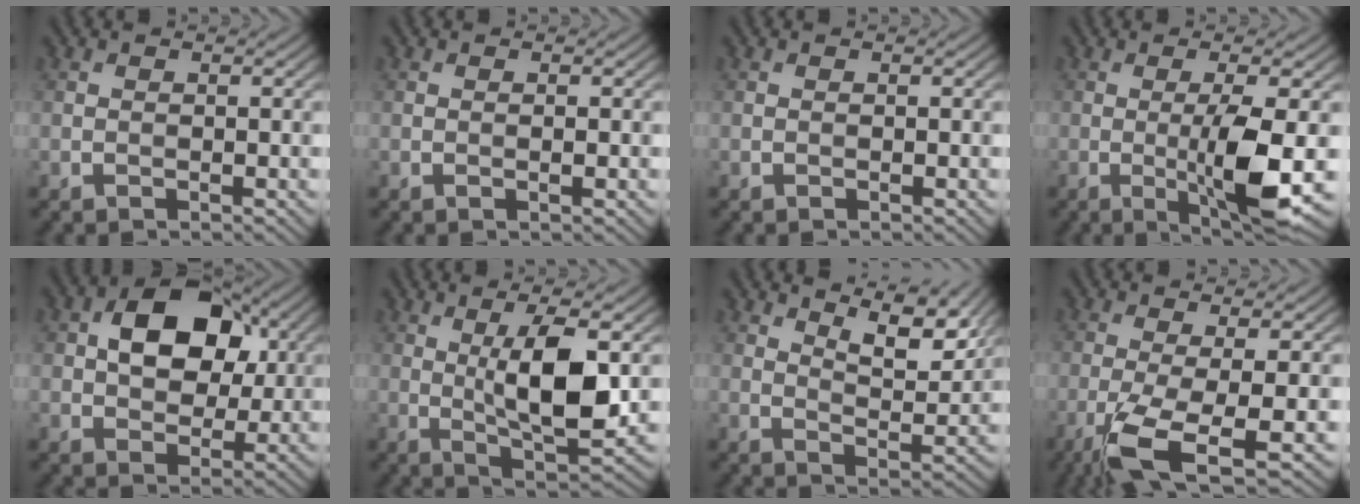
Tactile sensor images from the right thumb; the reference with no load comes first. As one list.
[{"total": 0.6, "force": [-0.1, 0.1, 0.6], "torque": [-0.011, -0.002, -0.003]}, {"total": 0.0}, {"total": 7.5, "force": [-1.1, 1.0, 7.3], "torque": [-0.132, 0.001, -0.017]}, {"total": 10.4, "force": [2.5, 6.9, 7.3], "torque": [-0.122, 0.012, 0.038]}, {"total": 9.2, "force": [1.1, 2.8, 8.7], "torque": [-0.153, -0.002, 0.024]}, {"total": 8.7, "force": [6.6, 2.3, 5.3], "torque": [-0.091, -0.017, 0.107]}, {"total": 8.3, "force": [-3.9, 1.7, 7.1], "torque": [-0.129, -0.010, -0.078]}]